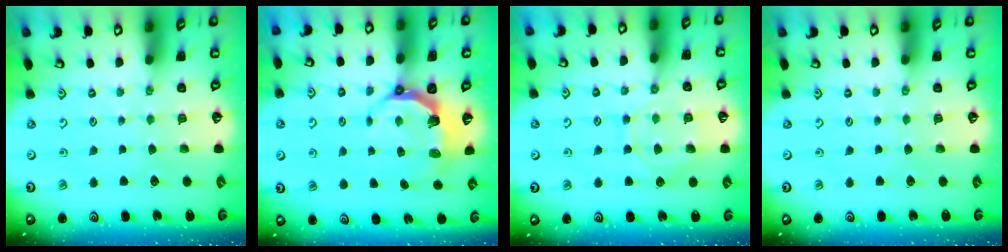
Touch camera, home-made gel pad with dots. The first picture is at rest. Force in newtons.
{"total": 5.5, "press": 4.0, "slide": 3.7}
{"total": 10.4, "press": 10.4, "slide": 1.1}
{"total": 0.0}